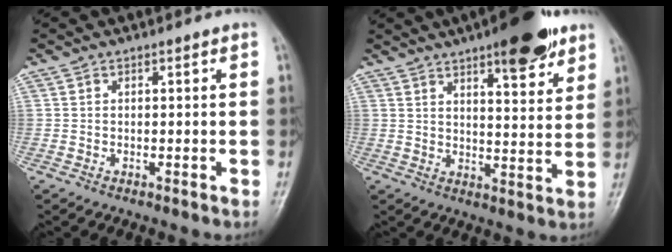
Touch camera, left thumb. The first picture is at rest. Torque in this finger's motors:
{"motor_torque": [2.39, 1.10, 1.21, -0.88, 0.33]}